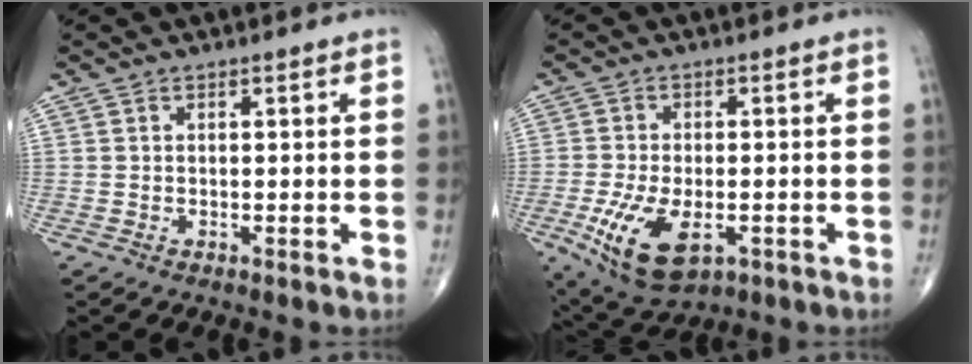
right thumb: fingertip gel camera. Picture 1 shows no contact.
{"total": 11.9, "force": [-4.1, 6.1, 9.4], "torque": [-0.178, -0.002, -0.057]}